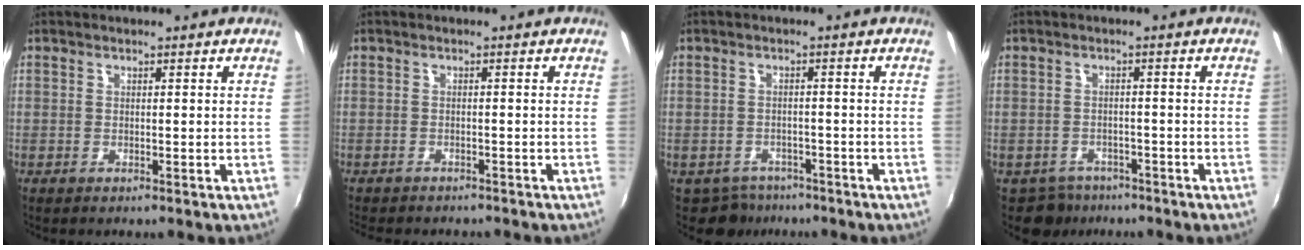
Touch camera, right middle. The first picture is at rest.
{"total": 4.4, "force": [-3.9, 1.3, 1.4], "torque": [-0.038, -0.017, -0.059]}
{"total": 4.9, "force": [-3.8, 3.1, 0.4], "torque": [-0.019, 0.000, -0.057]}
{"total": 4.5, "force": [-3.4, 2.9, 0.1], "torque": [-0.016, 0.002, -0.054]}